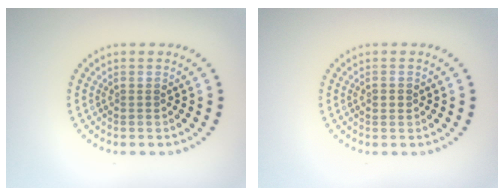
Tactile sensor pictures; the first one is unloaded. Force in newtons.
{"total": 1.2, "press": 1.2, "slide": 0.1}